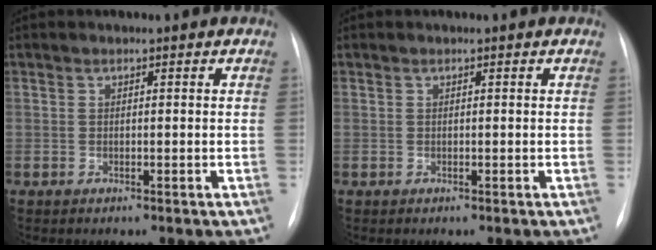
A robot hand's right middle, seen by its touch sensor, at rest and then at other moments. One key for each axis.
{"total": 0.0}